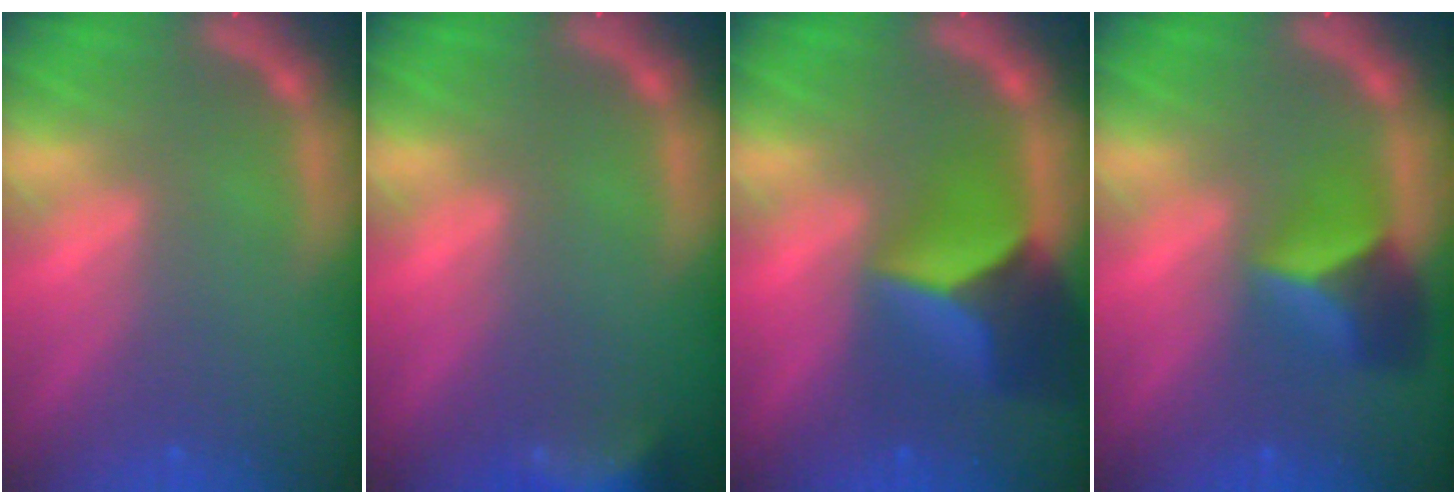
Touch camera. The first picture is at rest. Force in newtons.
{"total": 5.5}
{"total": 7.9}
{"total": 4.9}